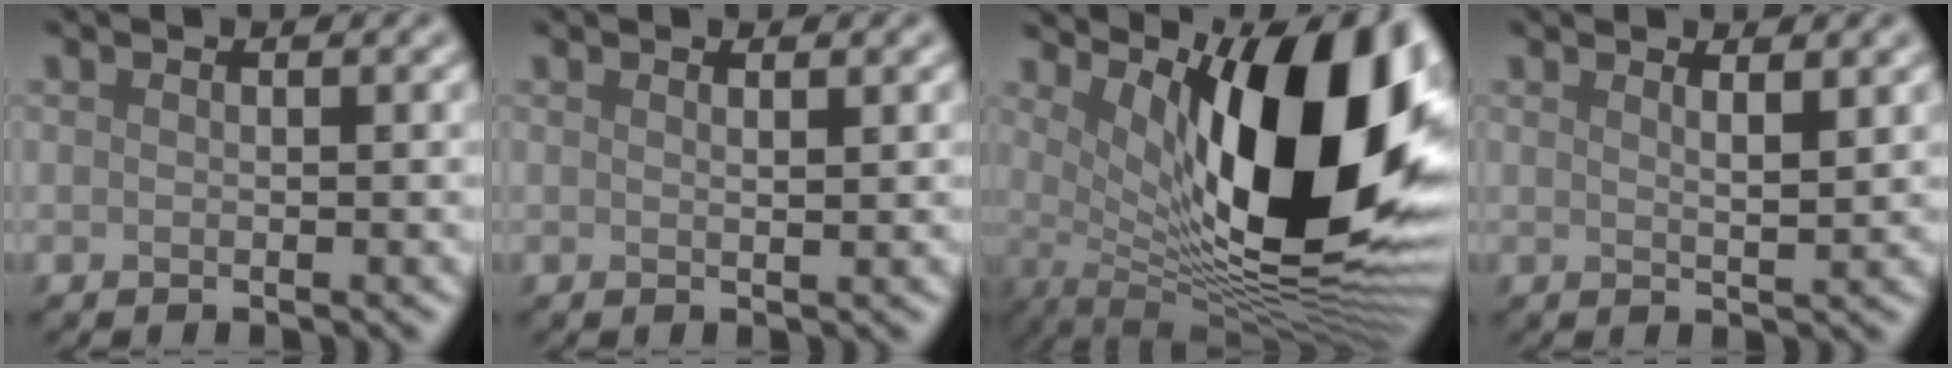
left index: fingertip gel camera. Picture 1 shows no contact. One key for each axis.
{"total": 0.8, "fx": 0.5, "fy": 0.2, "fz": 0.6, "tx": -0.006, "ty": 0.000, "tz": 0.004}
{"total": 14.5, "fx": 3.3, "fy": 4.9, "fz": 13.3, "tx": -0.176, "ty": -0.013, "tz": 0.057}
{"total": 1.8, "fx": 1.0, "fy": 0.5, "fz": 1.4, "tx": -0.016, "ty": -0.002, "tz": 0.014}